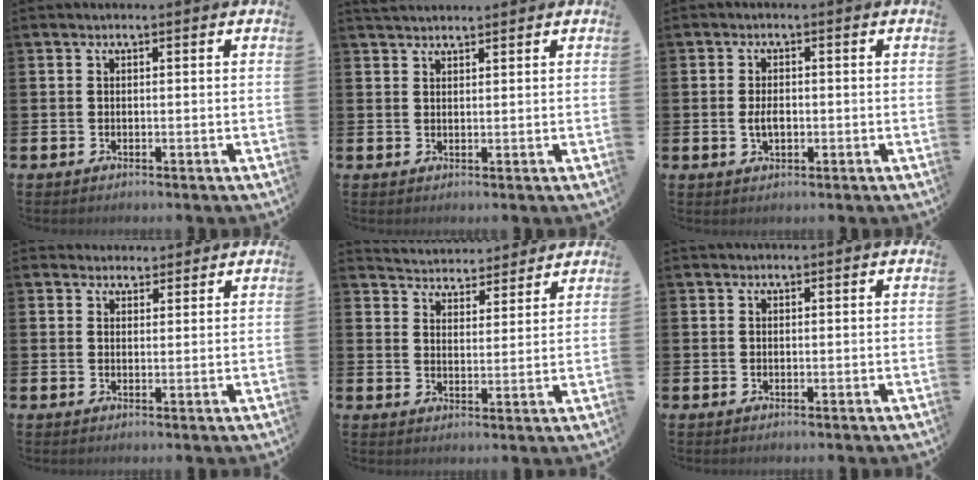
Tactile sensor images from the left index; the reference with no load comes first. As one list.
[{"total": 2.0, "force": [2.0, 0.4, 0.2], "torque": [0.000, -0.004, 0.035]}, {"total": 2.4, "force": [-0.2, 1.4, 2.0], "torque": [-0.031, 0.001, -0.007]}, {"total": 2.9, "force": [2.7, 1.2, -0.1], "torque": [0.003, -0.009, 0.048]}, {"total": 4.6, "force": [4.5, 0.9, -0.5], "torque": [-0.008, -0.034, 0.079]}, {"total": 0.6, "force": [0.5, 0.2, 0.0], "torque": [0.009, -0.002, 0.008]}]